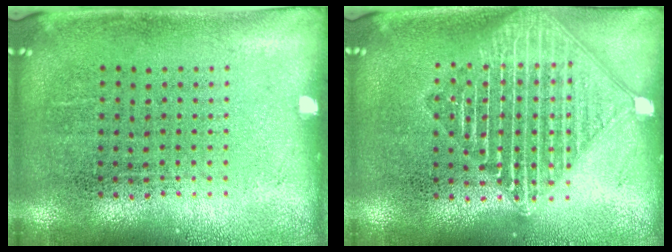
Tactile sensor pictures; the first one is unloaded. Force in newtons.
{"total": 3.1, "press": 3.1, "slide": 0.3}